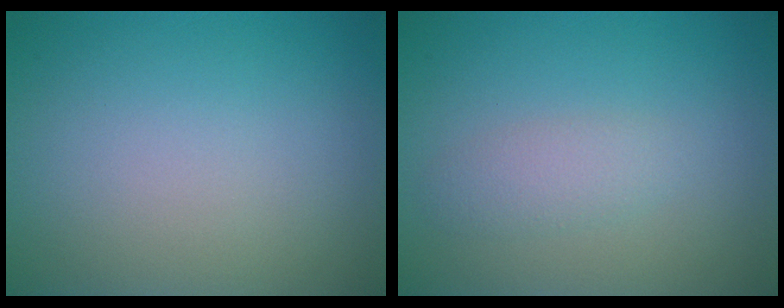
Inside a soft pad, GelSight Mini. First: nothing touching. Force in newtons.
{"total": 1.7, "press": 1.7, "slide": 0.1}